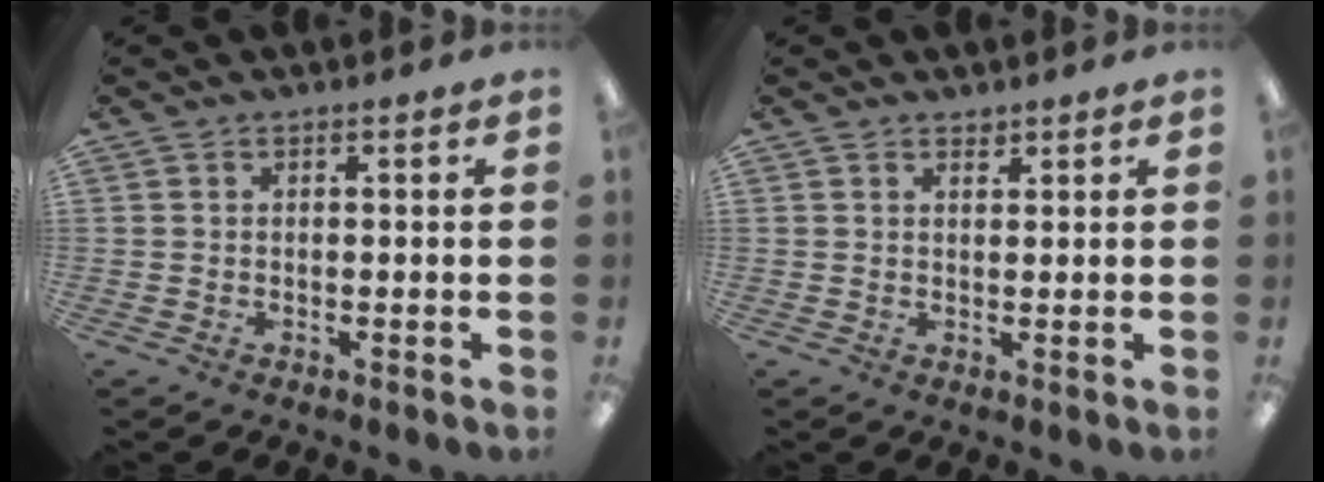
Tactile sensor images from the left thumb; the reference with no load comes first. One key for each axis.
{"total": 1.4, "fx": 1.3, "fy": 0.5, "fz": 0.1, "tx": 0.005, "ty": -0.005, "tz": 0.023}